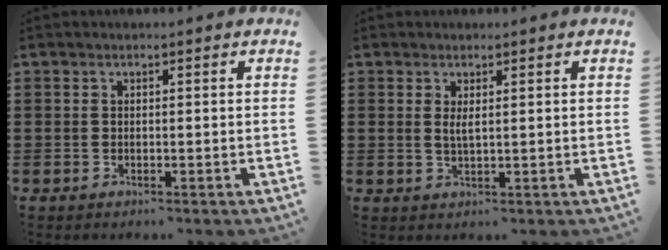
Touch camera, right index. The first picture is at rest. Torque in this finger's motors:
{"motor_torque": [-0.26, 0.88, -0.01, 0.00]}